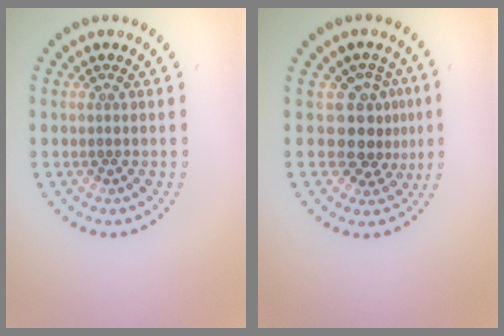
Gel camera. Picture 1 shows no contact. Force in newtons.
{"total": 3.4, "press": 2.5, "slide": 2.3}